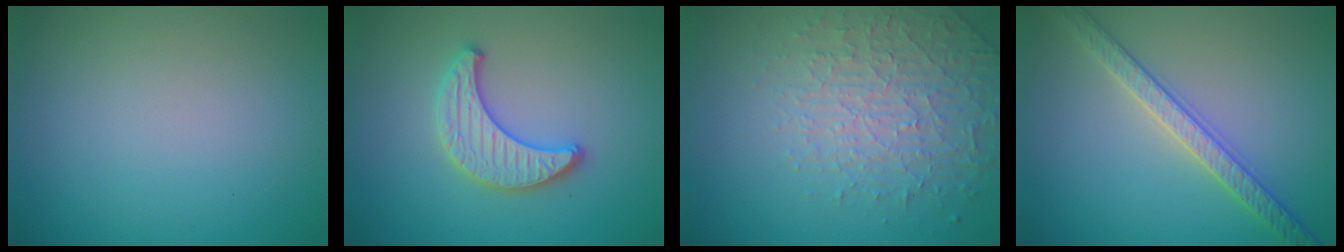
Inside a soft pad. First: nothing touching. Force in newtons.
{"total": 3.1, "press": 3.1, "slide": 0.3}
{"total": 4.5, "press": 3.2, "slide": 3.1}
{"total": 3.3, "press": 3.3, "slide": 0.1}